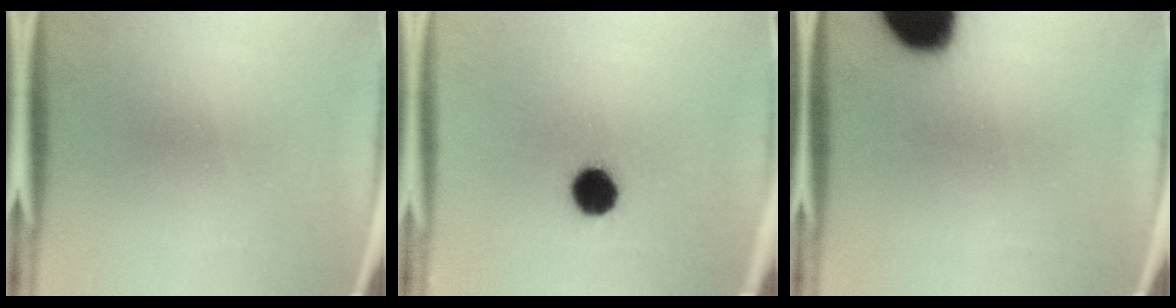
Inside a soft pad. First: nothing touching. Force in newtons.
{"total": 8.4}
{"total": 18.8}